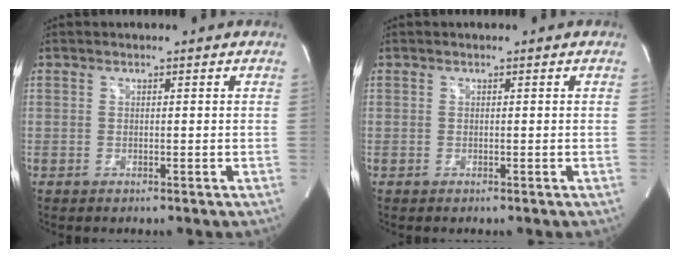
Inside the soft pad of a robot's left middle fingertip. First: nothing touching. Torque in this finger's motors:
{"motor_torque": [0.13, -0.16, -0.10, -0.01]}